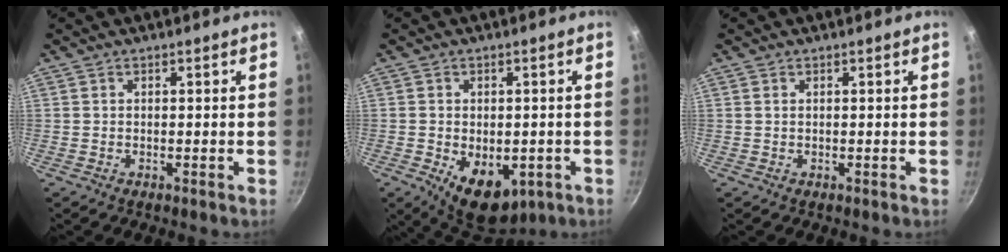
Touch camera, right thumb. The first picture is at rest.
{"total": 11.0, "force": [-3.4, 6.9, 7.9], "torque": [-0.080, -0.005, -0.030]}
{"total": 0.0}